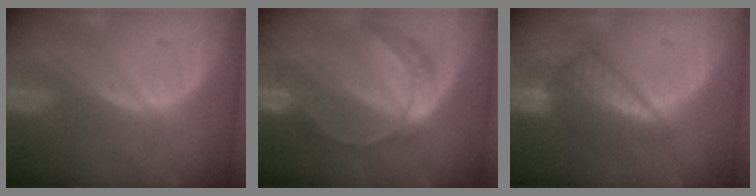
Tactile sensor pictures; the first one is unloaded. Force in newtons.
{"total": 7.7, "press": 6.5, "slide": 4.2}
{"total": 6.3, "press": 6.2, "slide": 0.6}